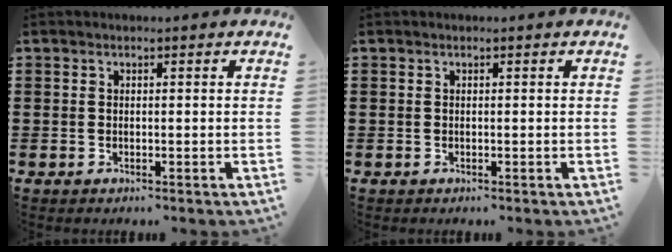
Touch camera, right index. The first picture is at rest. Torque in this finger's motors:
{"motor_torque": [0.00, 0.00, 0.00, 0.00]}